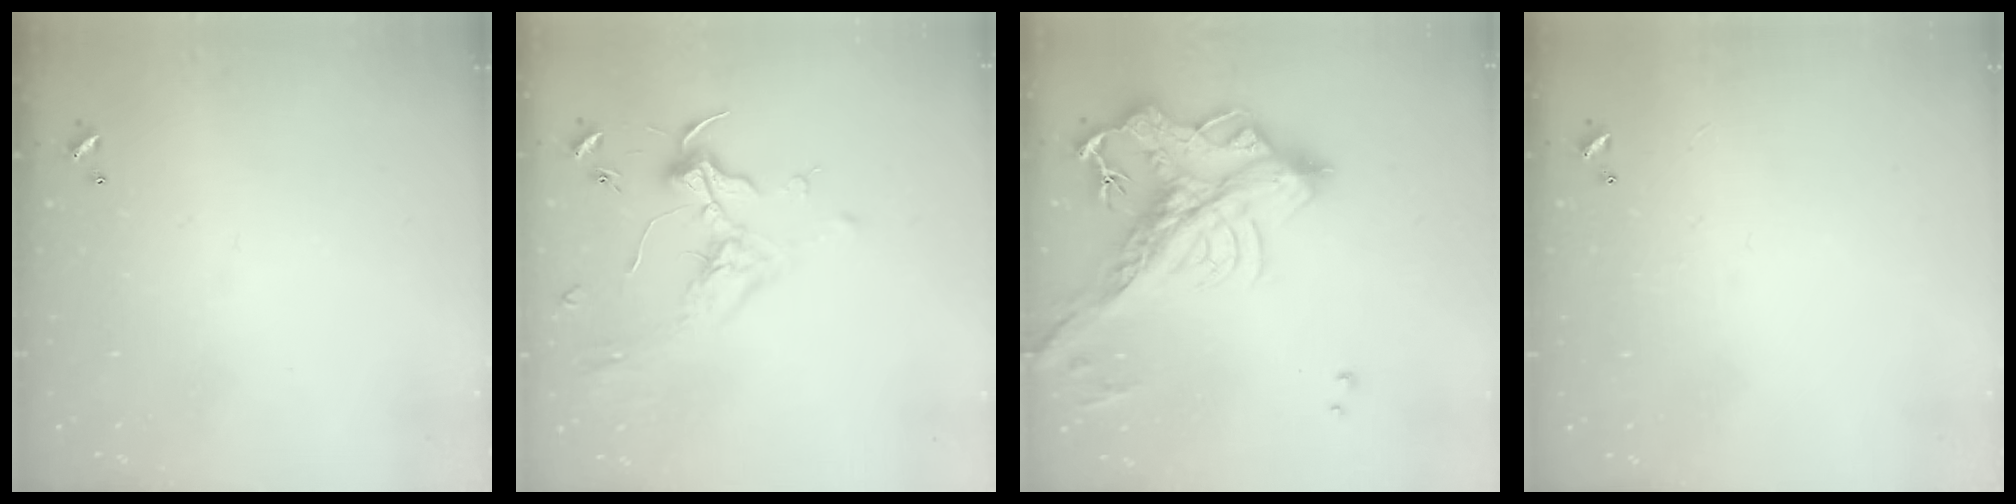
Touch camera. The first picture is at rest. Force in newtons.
{"total": 2.0, "press": 1.9, "slide": 0.6}
{"total": 11.6, "press": 11.4, "slide": 2.4}
{"total": 1.0, "press": 0.9, "slide": 0.5}